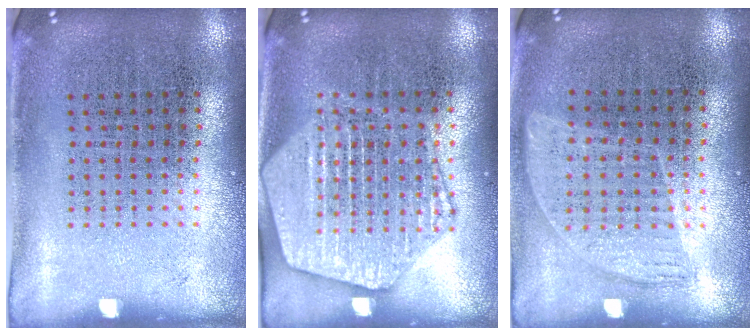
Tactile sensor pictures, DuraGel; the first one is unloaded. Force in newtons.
{"total": 2.2, "press": 2.2, "slide": 0.2}
{"total": 1.0, "press": 0.8, "slide": 0.5}